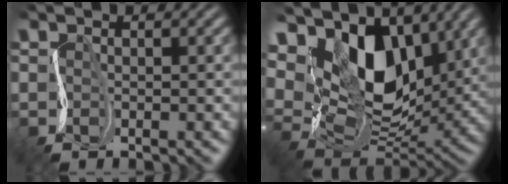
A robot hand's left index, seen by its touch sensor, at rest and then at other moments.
{"total": 12.4, "force": [6.9, 7.1, 7.4], "torque": [-0.140, 0.007, 0.117]}